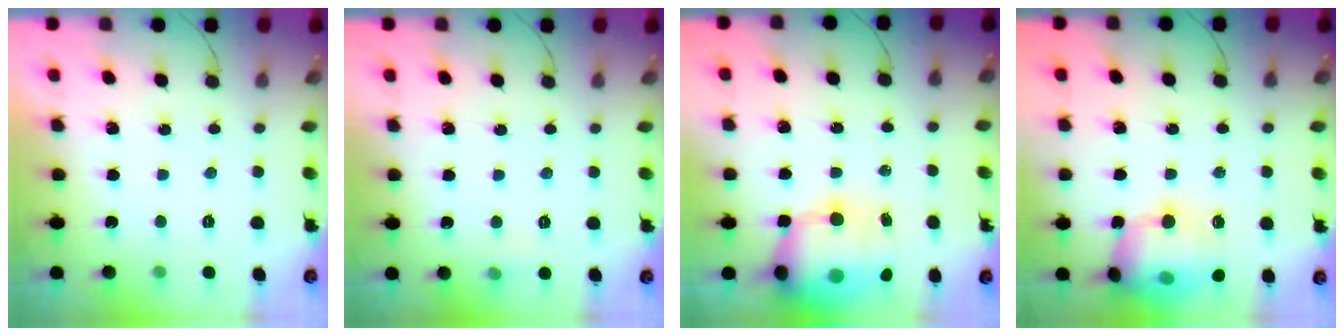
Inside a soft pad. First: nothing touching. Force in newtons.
{"total": 7.2, "press": 3.7, "slide": 6.2}
{"total": 14.7, "press": 14.3, "slide": 3.4}
{"total": 20.6, "press": 18.9, "slide": 8.3}